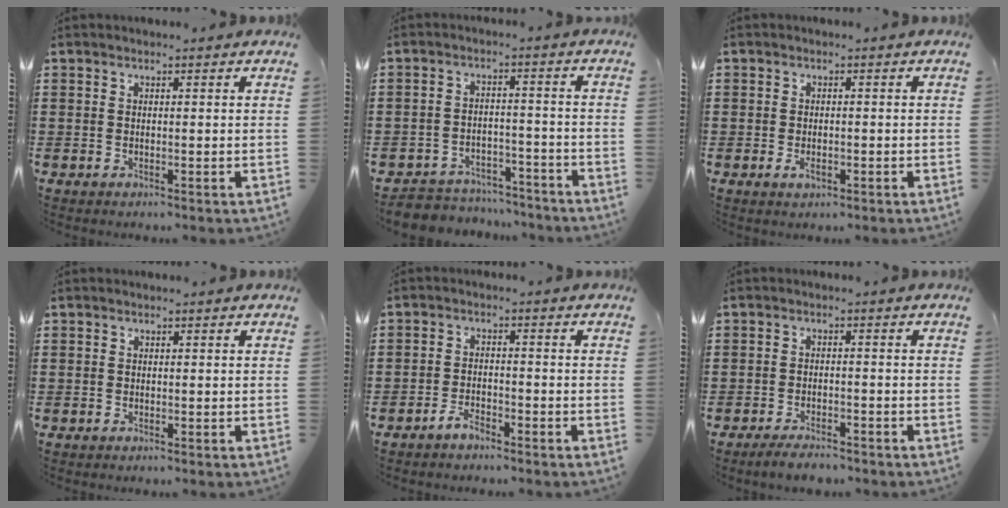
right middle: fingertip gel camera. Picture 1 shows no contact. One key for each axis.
{"total": 4.9, "fx": -4.8, "fy": 1.1, "fz": 0.0, "tx": -0.011, "ty": 0.007, "tz": -0.101}
{"total": 1.6, "fx": -0.8, "fy": 1.1, "fz": 0.8, "tx": -0.018, "ty": 0.001, "tz": -0.016}
{"total": 0.6, "fx": -0.4, "fy": 0.5, "fz": 0.0, "tx": 0.000, "ty": 0.004, "tz": -0.008}
{"total": 3.0, "fx": -2.7, "fy": 1.1, "fz": 0.8, "tx": -0.018, "ty": 0.006, "tz": -0.054}
{"total": 3.1, "fx": -3.0, "fy": 0.6, "fz": 0.7, "tx": -0.014, "ty": 0.004, "tz": -0.060}